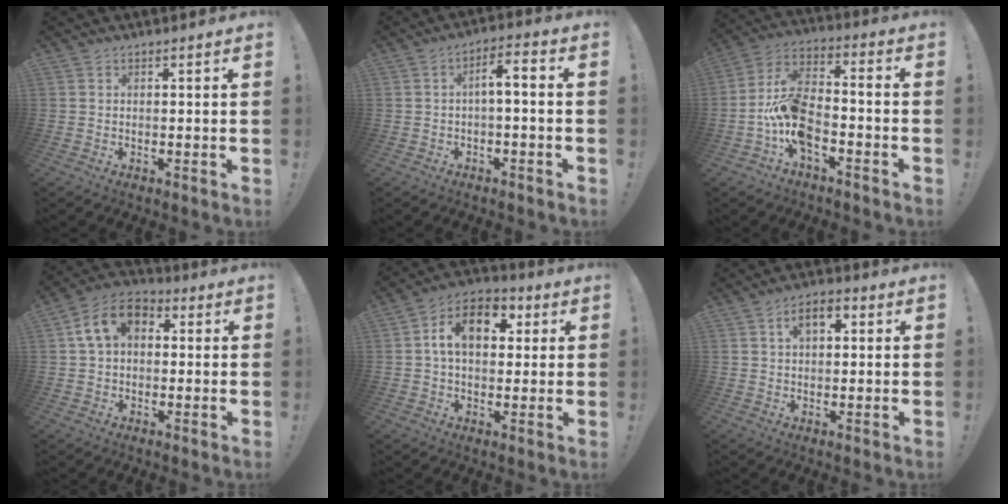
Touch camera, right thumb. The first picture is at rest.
{"total": 5.0, "force": [-1.6, 1.7, 4.5], "torque": [-0.077, 0.013, -0.029]}
{"total": 12.8, "force": [-6.3, 6.2, 9.3], "torque": [-0.195, 0.030, -0.109]}
{"total": 11.2, "force": [3.1, 7.8, 7.4], "torque": [-0.127, 0.015, 0.063]}
{"total": 12.6, "force": [3.0, 8.4, 9.0], "torque": [-0.132, 0.004, 0.054]}
{"total": 5.9, "force": [1.9, 3.7, 4.2], "torque": [-0.058, 0.005, 0.029]}